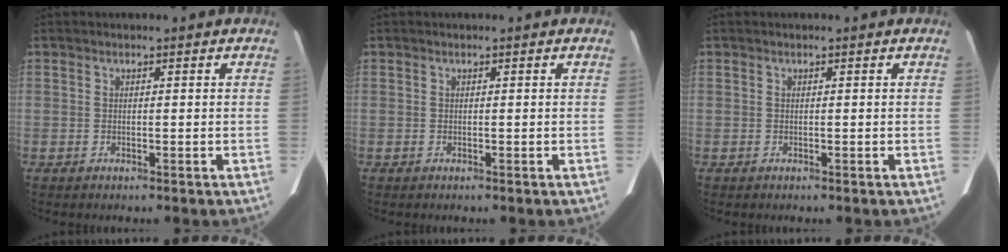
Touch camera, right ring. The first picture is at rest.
{"total": 0.0}
{"total": 0.0}